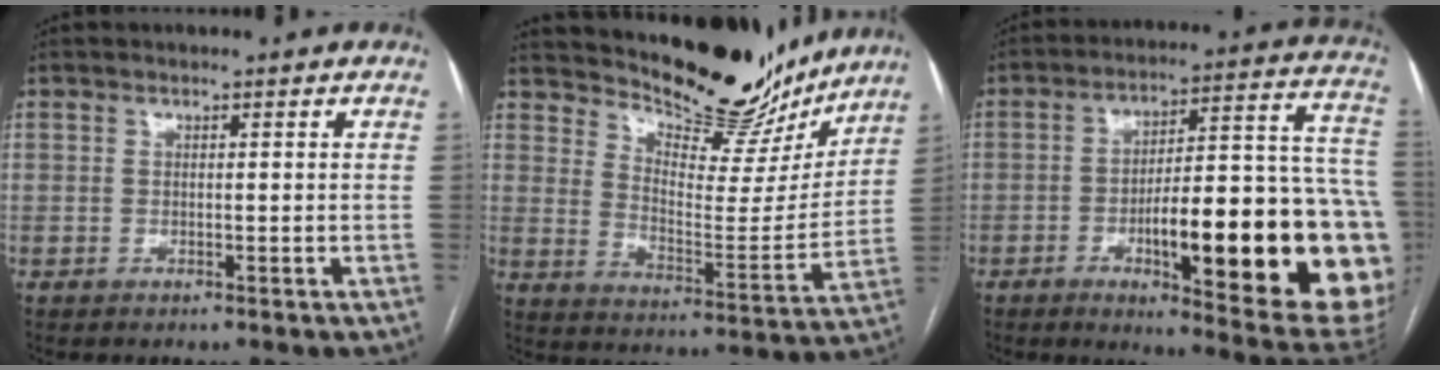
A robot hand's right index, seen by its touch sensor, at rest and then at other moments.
{"total": 16.3, "force": [15.1, 4.3, 4.2], "torque": [-0.058, -0.039, 0.212]}
{"total": 30.1, "force": [-6.9, 5.2, 28.9], "torque": [-0.306, 0.008, -0.091]}